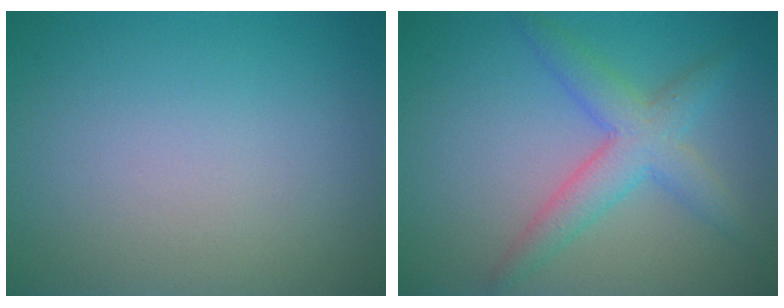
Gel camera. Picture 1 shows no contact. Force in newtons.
{"total": 4.3, "press": 4.3, "slide": 0.1}